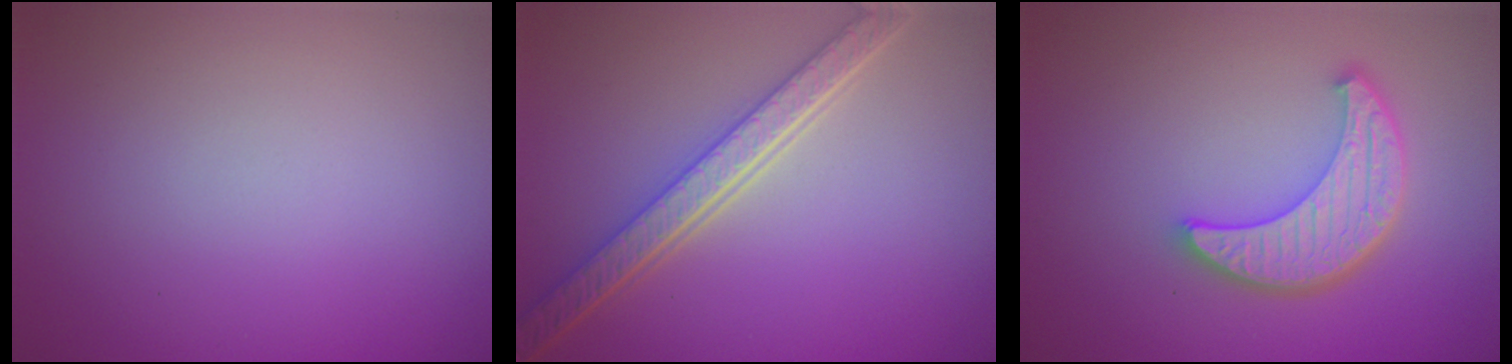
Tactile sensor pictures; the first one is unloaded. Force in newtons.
{"total": 5.3, "press": 4.1, "slide": 3.4}
{"total": 5.5, "press": 4.2, "slide": 3.6}